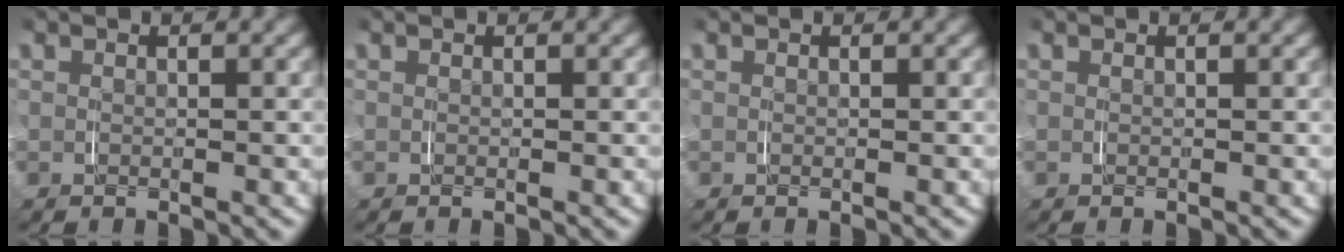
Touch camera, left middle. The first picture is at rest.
{"total": 0.0}
{"total": 0.0}
{"total": 0.0}